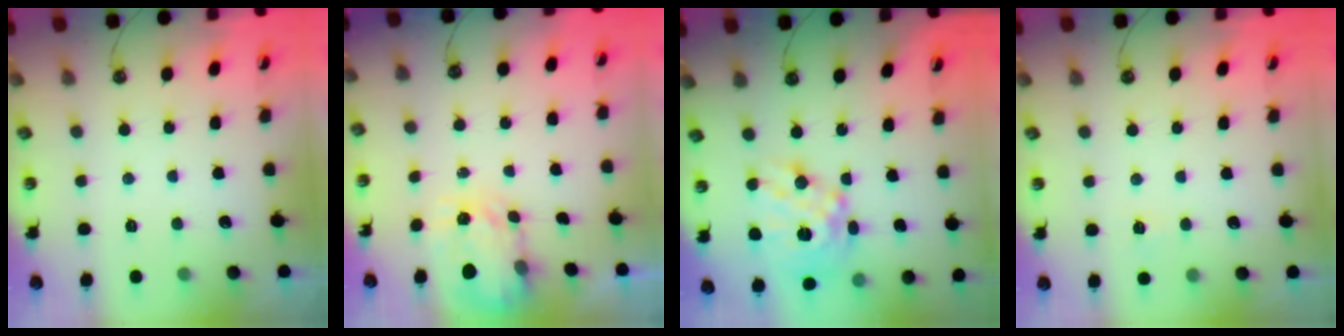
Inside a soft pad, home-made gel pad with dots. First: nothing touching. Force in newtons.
{"total": 3.5, "press": 3.5, "slide": 0.3}
{"total": 18.1, "press": 18.0, "slide": 1.8}
{"total": 3.9, "press": 3.9, "slide": 0.4}